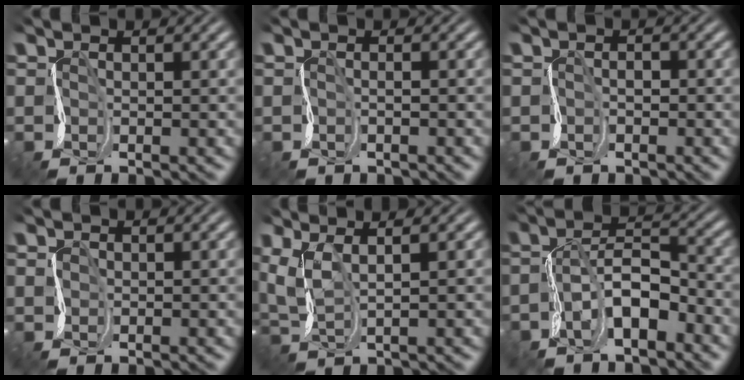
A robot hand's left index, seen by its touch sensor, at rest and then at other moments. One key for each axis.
{"total": 0.8, "fx": 0.2, "fy": -0.2, "fz": -0.7, "tx": 0.003, "ty": 0.002, "tz": -0.007}
{"total": 1.3, "fx": 0.0, "fy": -0.5, "fz": -1.2, "tx": 0.003, "ty": 0.005, "tz": -0.001}
{"total": 0.7, "fx": -0.4, "fy": -0.4, "fz": -0.5, "tx": -0.014, "ty": 0.001, "tz": -0.002}
{"total": 2.7, "fx": 2.2, "fy": 0.5, "fz": 1.6, "tx": -0.056, "ty": 0.017, "tz": 0.043}
{"total": 3.3, "fx": -2.4, "fy": 1.1, "fz": 1.9, "tx": -0.056, "ty": 0.017, "tz": -0.048}